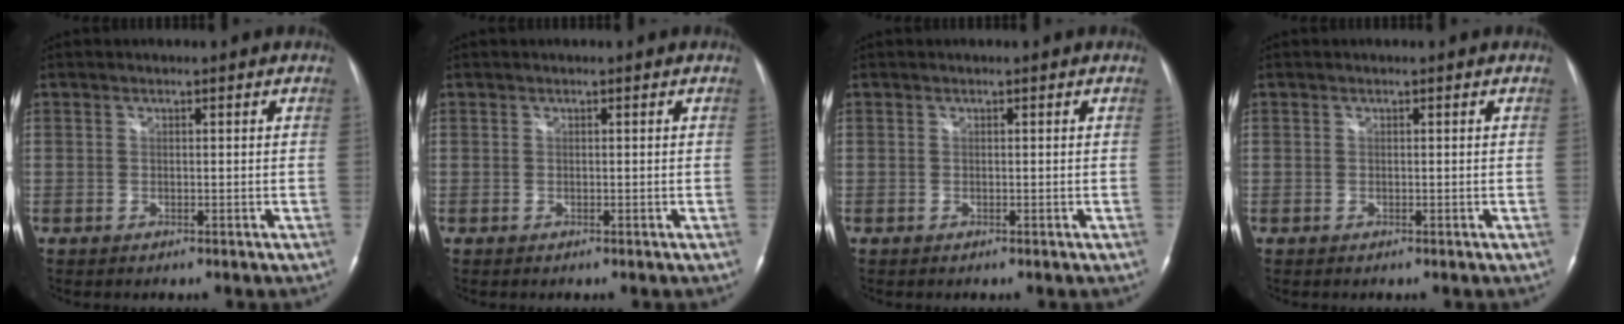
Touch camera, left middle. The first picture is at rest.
{"total": 0.0}
{"total": 0.0}
{"total": 0.0}